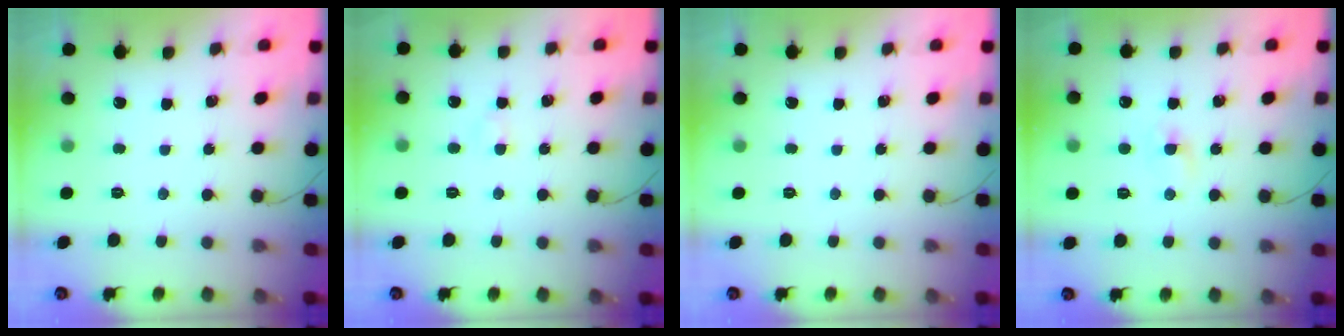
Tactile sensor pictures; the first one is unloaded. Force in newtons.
{"total": 2.2, "press": 2.0, "slide": 0.8}
{"total": 0.0}
{"total": 1.0, "press": 0.8, "slide": 0.6}